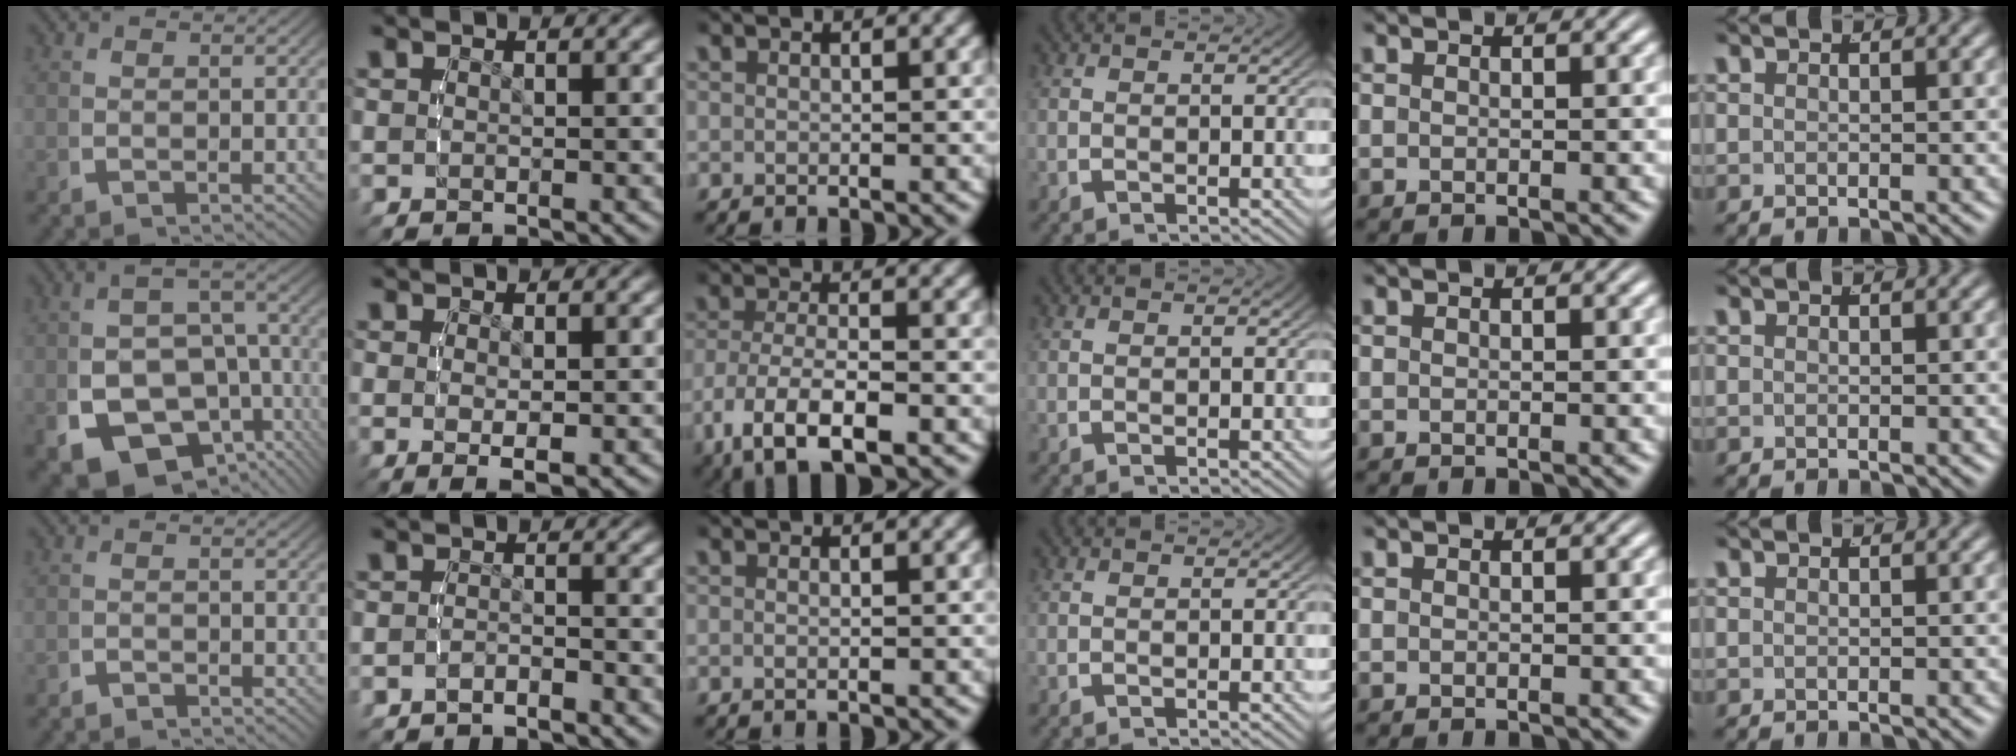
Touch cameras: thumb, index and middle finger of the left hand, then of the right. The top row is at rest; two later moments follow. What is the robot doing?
{"motion": "lift_and_place", "object": "cloth"}